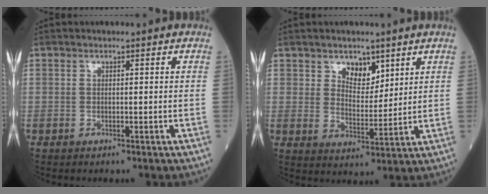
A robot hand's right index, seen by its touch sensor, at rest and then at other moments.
{"total": 5.1, "force": [3.2, 2.8, 2.8], "torque": [-0.039, -0.005, 0.059]}